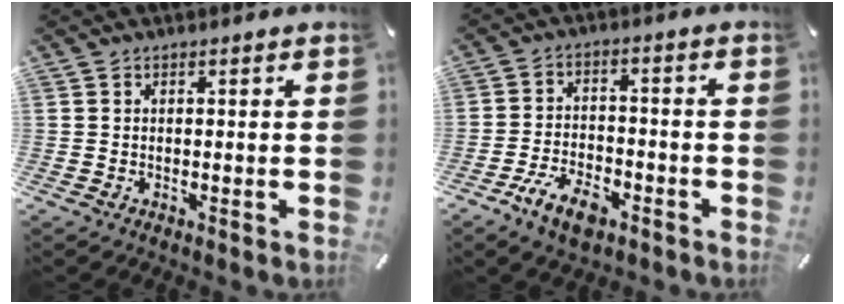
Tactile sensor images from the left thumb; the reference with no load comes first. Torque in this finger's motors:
{"motor_torque": [0.70, 0.81, 0.21, 0.19, 0.01]}